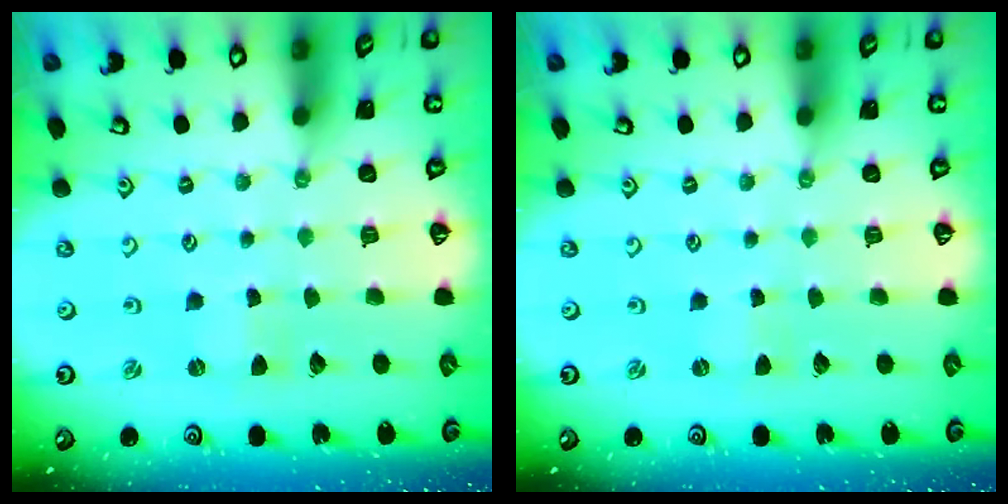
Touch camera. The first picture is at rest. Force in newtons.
{"total": 0.0}